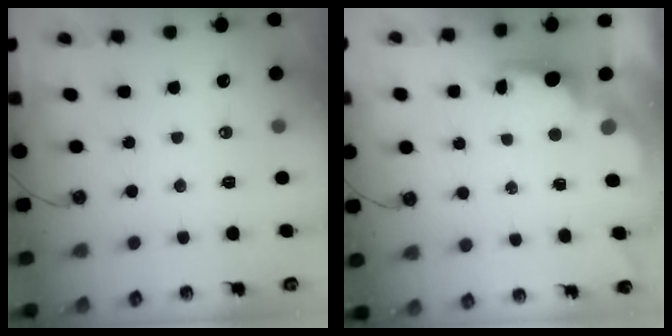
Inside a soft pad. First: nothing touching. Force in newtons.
{"total": 2.1, "press": 1.9, "slide": 0.8}